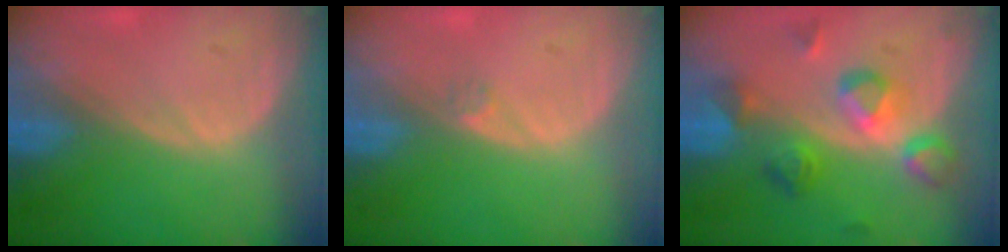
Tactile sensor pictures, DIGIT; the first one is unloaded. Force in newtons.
{"total": 0.8, "press": 0.7, "slide": 0.4}
{"total": 7.5, "press": 7.5, "slide": 0.9}